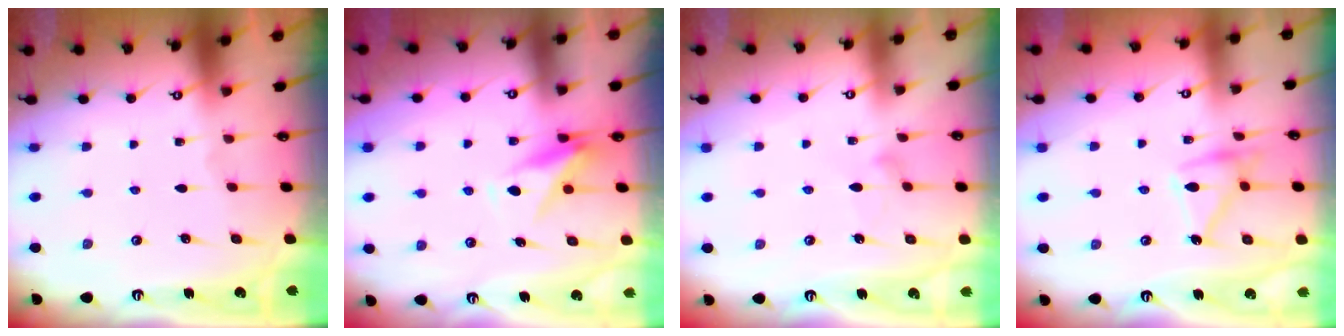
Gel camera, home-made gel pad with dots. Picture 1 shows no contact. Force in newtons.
{"total": 9.2, "press": 9.1, "slide": 1.4}
{"total": 9.3, "press": 9.3, "slide": 0.4}
{"total": 13.7, "press": 13.7, "slide": 0.1}